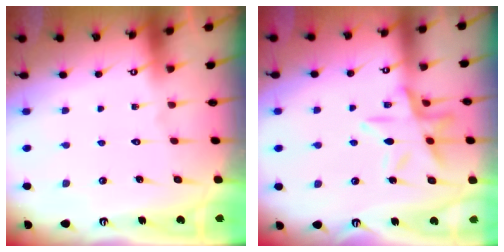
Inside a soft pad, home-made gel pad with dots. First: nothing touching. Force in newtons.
{"total": 12.8, "press": 12.7, "slide": 1.2}